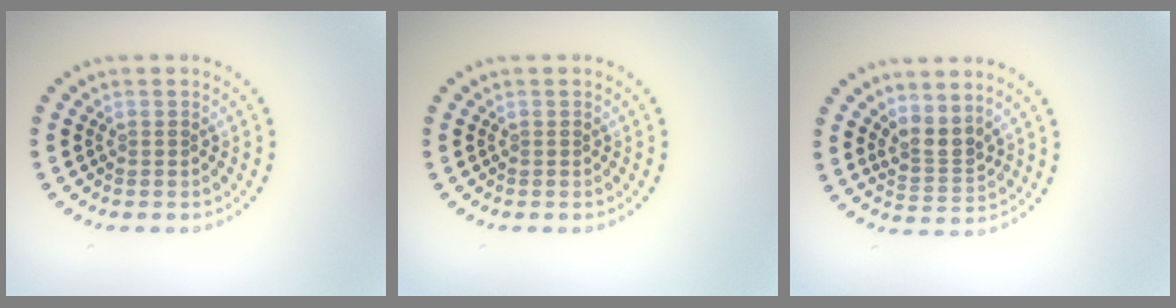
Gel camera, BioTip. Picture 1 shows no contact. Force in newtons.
{"total": 0.0}
{"total": 2.7, "press": 2.0, "slide": 1.8}